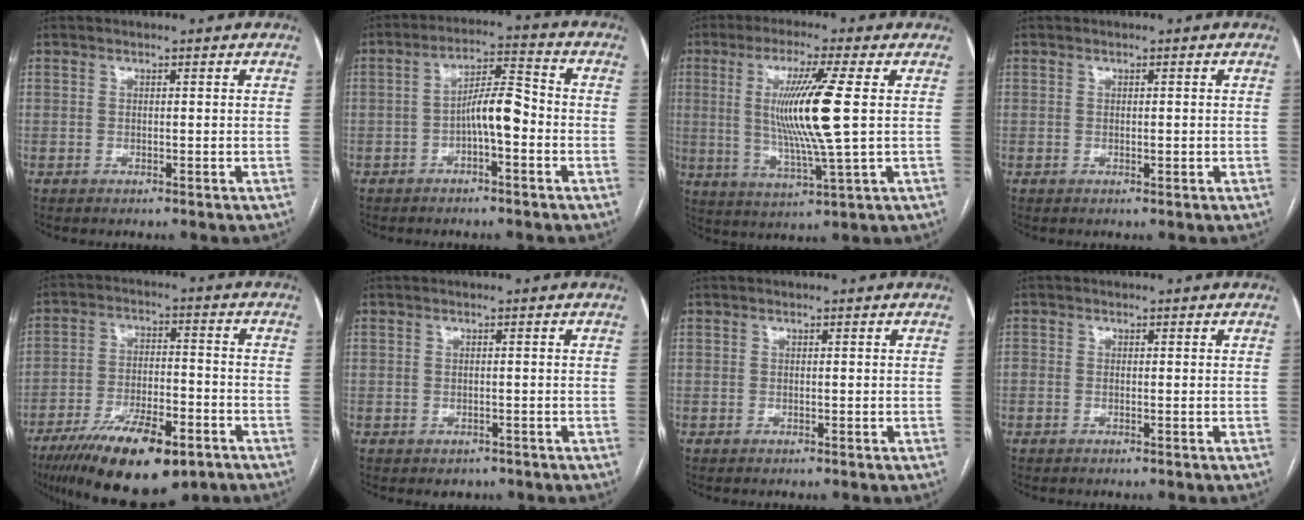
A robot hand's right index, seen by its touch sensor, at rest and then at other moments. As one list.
[{"total": 6.6, "force": [-1.8, 1.6, 6.2], "torque": [-0.109, 0.024, -0.031]}, {"total": 12.2, "force": [1.5, -0.8, 12.0], "torque": [-0.236, -0.013, 0.026]}, {"total": 0.7, "force": [-0.1, 0.3, 0.7], "torque": [-0.011, -0.001, 0.001]}, {"total": 16.5, "force": [-10.4, 5.1, 11.7], "torque": [-0.194, -0.016, -0.171]}, {"total": 1.7, "force": [-0.9, 1.4, 0.3], "torque": [-0.003, 0.003, -0.006]}, {"total": 0.0}, {"total": 0.9, "force": [-0.2, 0.6, 0.6], "torque": [-0.014, 0.002, -0.001]}]